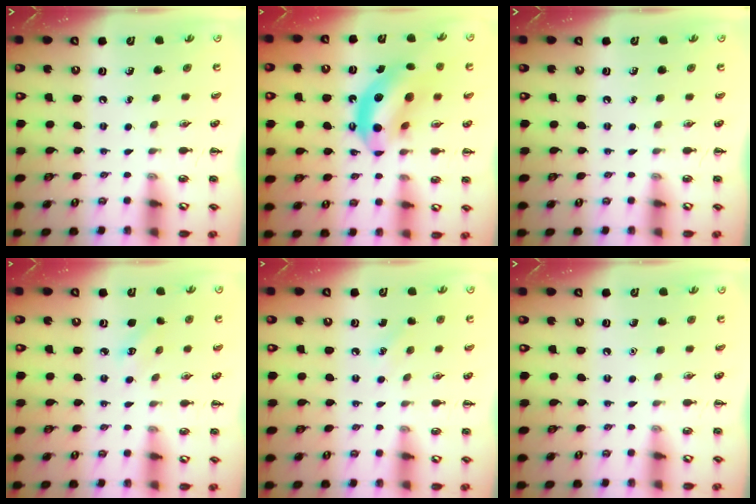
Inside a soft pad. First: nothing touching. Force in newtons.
{"total": 13.3, "press": 12.8, "slide": 3.7}
{"total": 0.0}
{"total": 2.3, "press": 2.2, "slide": 0.6}
{"total": 5.2, "press": 5.0, "slide": 1.3}
{"total": 1.5, "press": 1.5, "slide": 0.1}